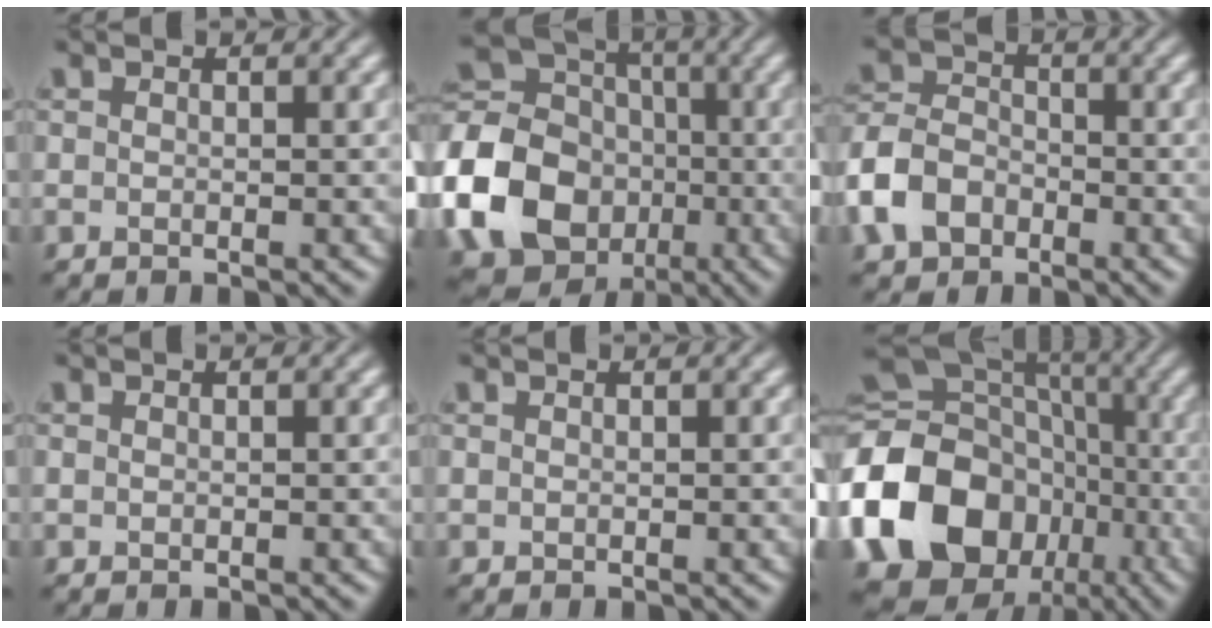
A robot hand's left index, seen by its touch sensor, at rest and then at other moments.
{"total": 17.5, "force": [-4.8, 14.9, 7.8], "torque": [-0.188, -0.025, -0.115]}
{"total": 5.0, "force": [-2.3, 3.8, 2.4], "torque": [-0.052, 0.008, -0.057]}
{"total": 0.0}
{"total": 0.0}
{"total": 22.3, "force": [-6.2, 18.8, 10.2], "torque": [-0.219, -0.022, -0.127]}